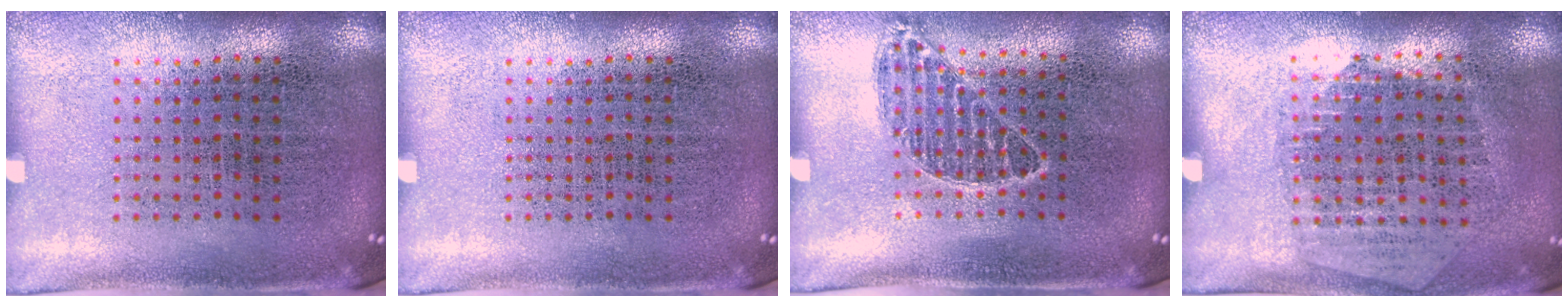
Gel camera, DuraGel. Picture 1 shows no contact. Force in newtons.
{"total": 0.0}
{"total": 0.8, "press": 0.7, "slide": 0.3}
{"total": 1.3, "press": 1.2, "slide": 0.5}